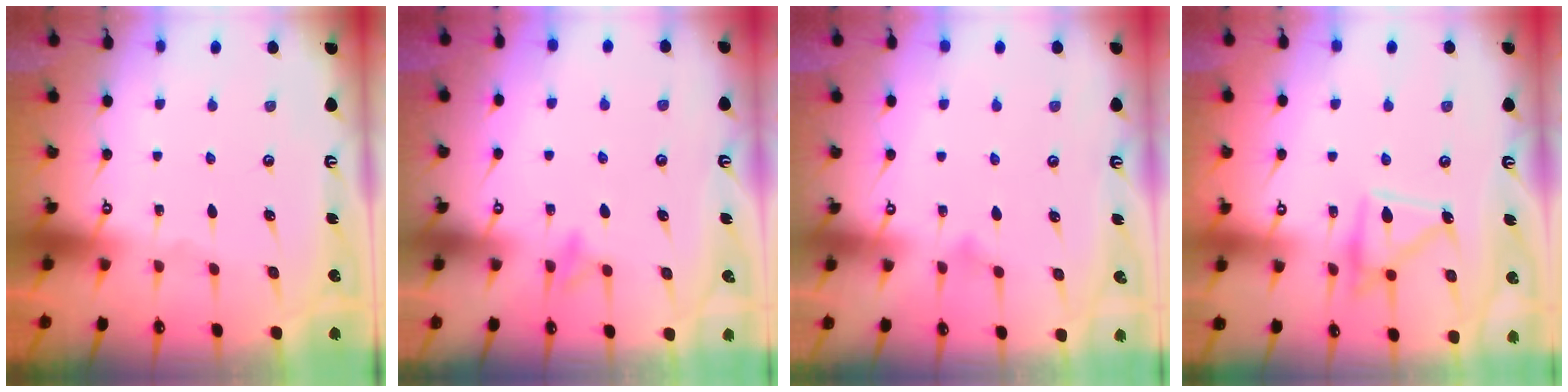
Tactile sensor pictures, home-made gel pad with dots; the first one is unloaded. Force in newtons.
{"total": 8.0, "press": 7.9, "slide": 0.9}
{"total": 5.4, "press": 5.3, "slide": 0.5}
{"total": 13.8, "press": 13.8, "slide": 1.2}